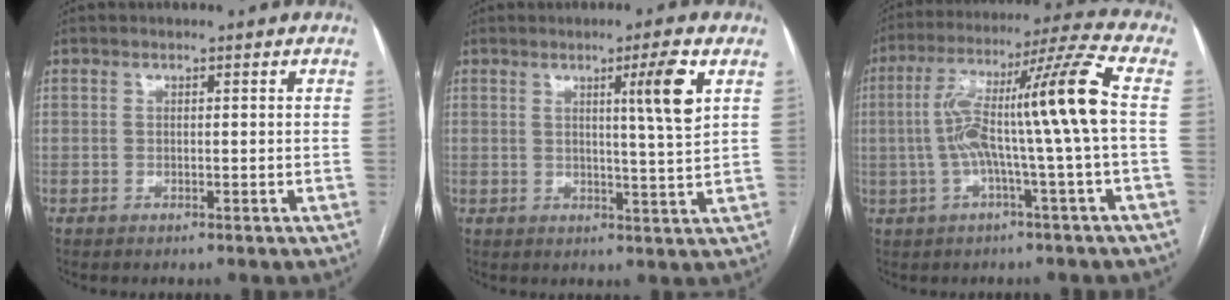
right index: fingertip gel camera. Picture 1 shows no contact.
{"total": 6.4, "force": [2.5, -1.0, 5.8], "torque": [-0.088, -0.009, 0.037]}
{"total": 14.5, "force": [-0.5, -1.3, 14.4], "torque": [-0.254, 0.034, -0.015]}